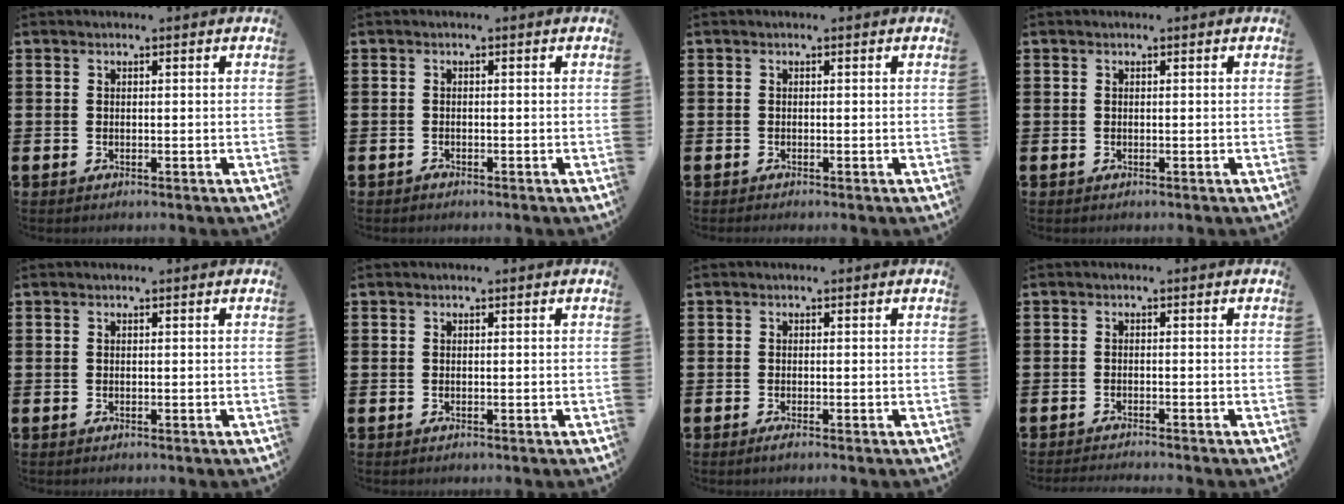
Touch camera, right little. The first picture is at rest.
{"total": 0.5, "force": [-0.5, 0.1, 0.0], "torque": [0.000, -0.002, -0.011]}
{"total": 0.0}
{"total": 0.0}
{"total": 0.0}
{"total": 0.0}
{"total": 0.7, "force": [-0.3, 0.0, 0.6], "torque": [-0.001, -0.005, -0.008]}
{"total": 1.0, "force": [-1.0, -0.2, 0.2], "torque": [-0.002, -0.002, -0.019]}